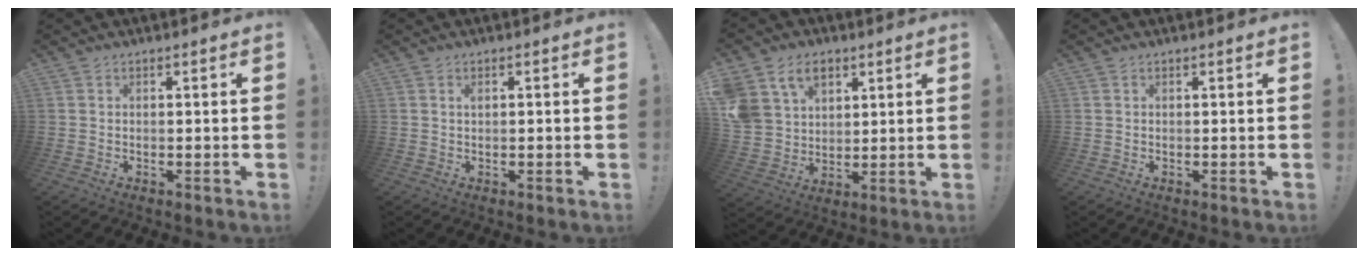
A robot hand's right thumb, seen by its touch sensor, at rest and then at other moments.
{"total": 0.6, "force": [0.3, 0.4, 0.3], "torque": [-0.006, 0.005, 0.005]}
{"total": 12.9, "force": [6.8, 9.5, 5.5], "torque": [-0.088, -0.035, 0.138]}
{"total": 0.0}